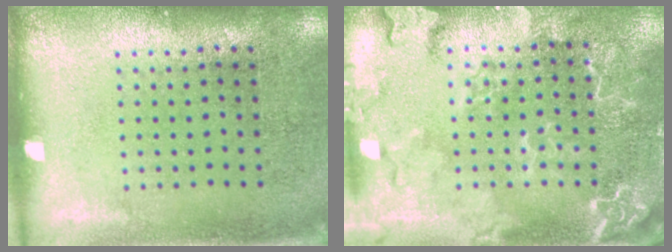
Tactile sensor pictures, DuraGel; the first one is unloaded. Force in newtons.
{"total": 2.5, "press": 2.4, "slide": 0.7}